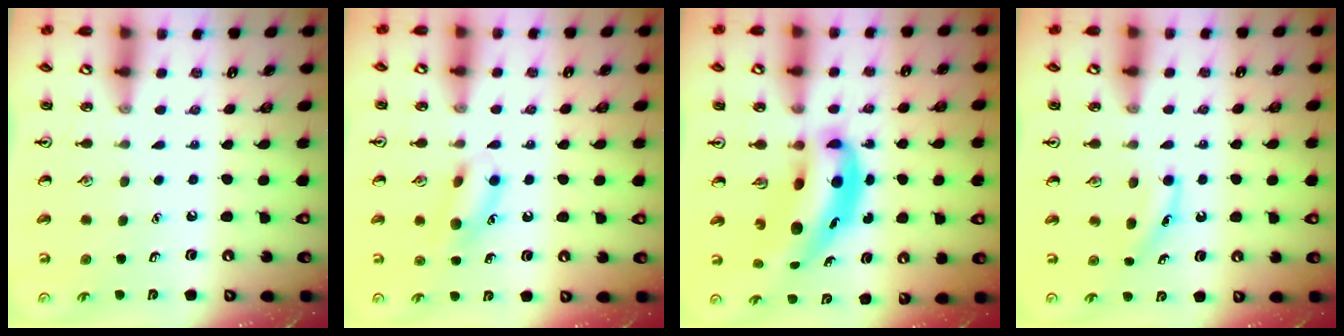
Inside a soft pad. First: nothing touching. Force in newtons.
{"total": 11.1, "press": 11.0, "slide": 1.2}
{"total": 10.1, "press": 9.7, "slide": 2.7}
{"total": 3.9, "press": 3.6, "slide": 1.3}